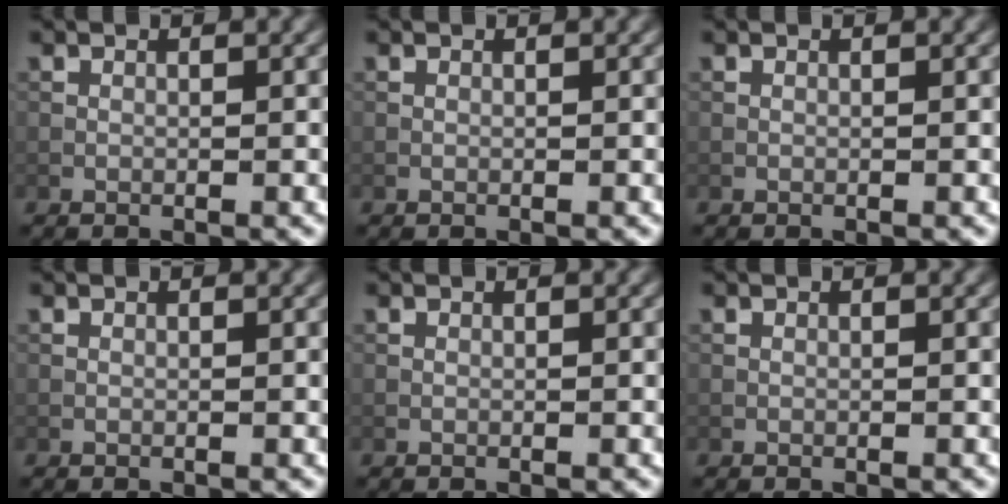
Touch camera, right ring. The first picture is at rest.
{"total": 0.0}
{"total": 0.0}
{"total": 0.0}
{"total": 0.0}
{"total": 0.0}